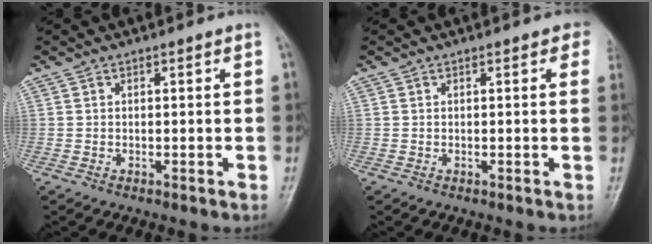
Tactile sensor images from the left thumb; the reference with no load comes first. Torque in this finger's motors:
{"motor_torque": [1.95, 1.55, 0.43, -0.01, 0.00]}